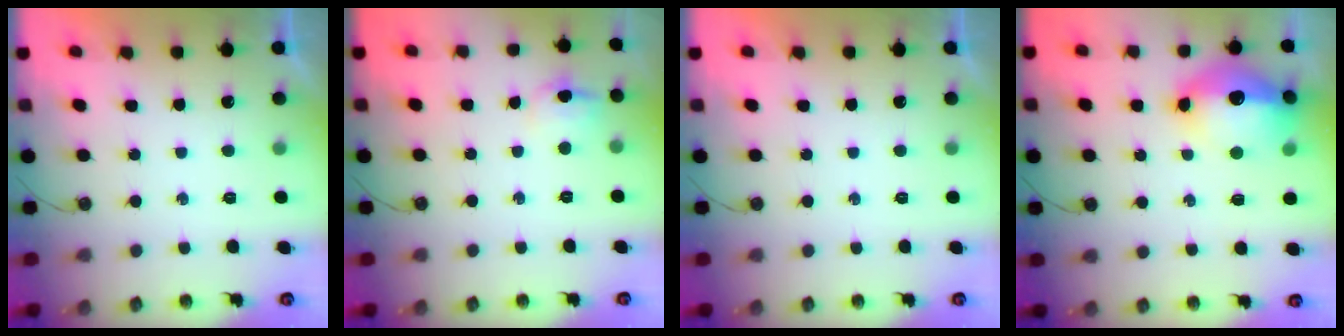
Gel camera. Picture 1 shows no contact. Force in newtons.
{"total": 6.4, "press": 6.2, "slide": 1.5}
{"total": 0.0}
{"total": 22.0, "press": 18.1, "slide": 12.6}